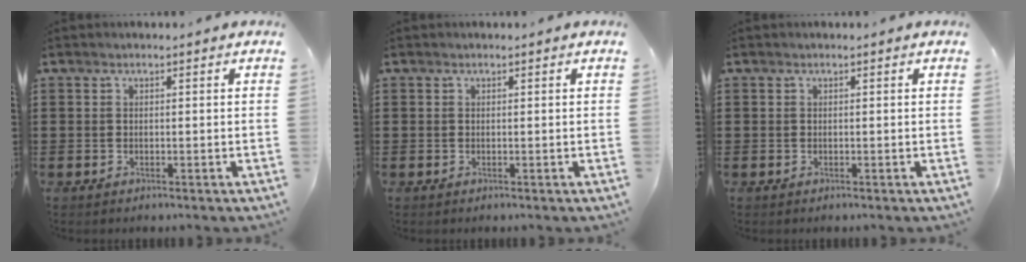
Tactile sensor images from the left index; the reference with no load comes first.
{"total": 0.0}
{"total": 0.0}